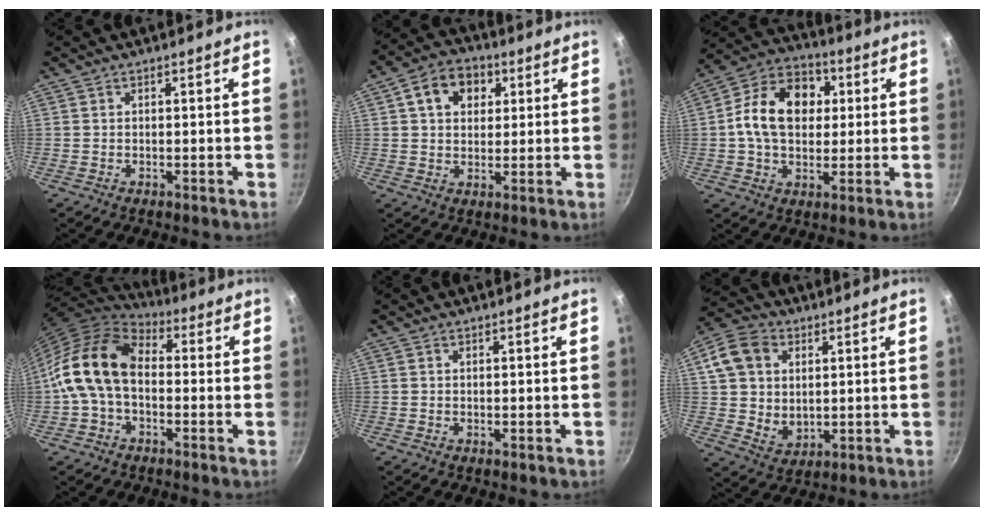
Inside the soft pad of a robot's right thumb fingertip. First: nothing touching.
{"total": 9.9, "force": [3.4, 7.4, 5.6], "torque": [-0.067, 0.006, 0.044]}
{"total": 15.9, "force": [2.2, 11.7, 10.5], "torque": [-0.147, 0.020, 0.020]}
{"total": 14.6, "force": [-0.6, 9.8, 10.9], "torque": [-0.187, 0.039, -0.030]}
{"total": 0.0}
{"total": 12.3, "force": [3.1, 9.7, 6.9], "torque": [-0.107, -0.010, 0.056]}